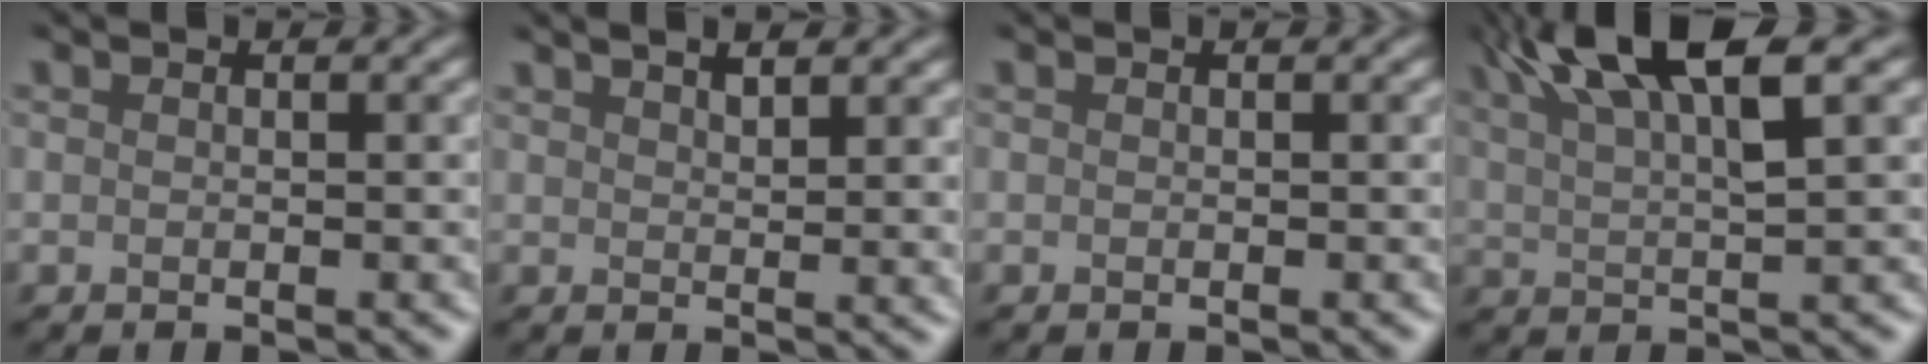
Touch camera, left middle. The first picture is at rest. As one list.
[{"total": 2.6, "force": [1.7, 0.2, 2.0], "torque": [-0.025, 0.019, 0.023]}, {"total": 0.0}, {"total": 7.6, "force": [4.7, 1.3, 5.8], "torque": [-0.120, 0.023, 0.102]}]